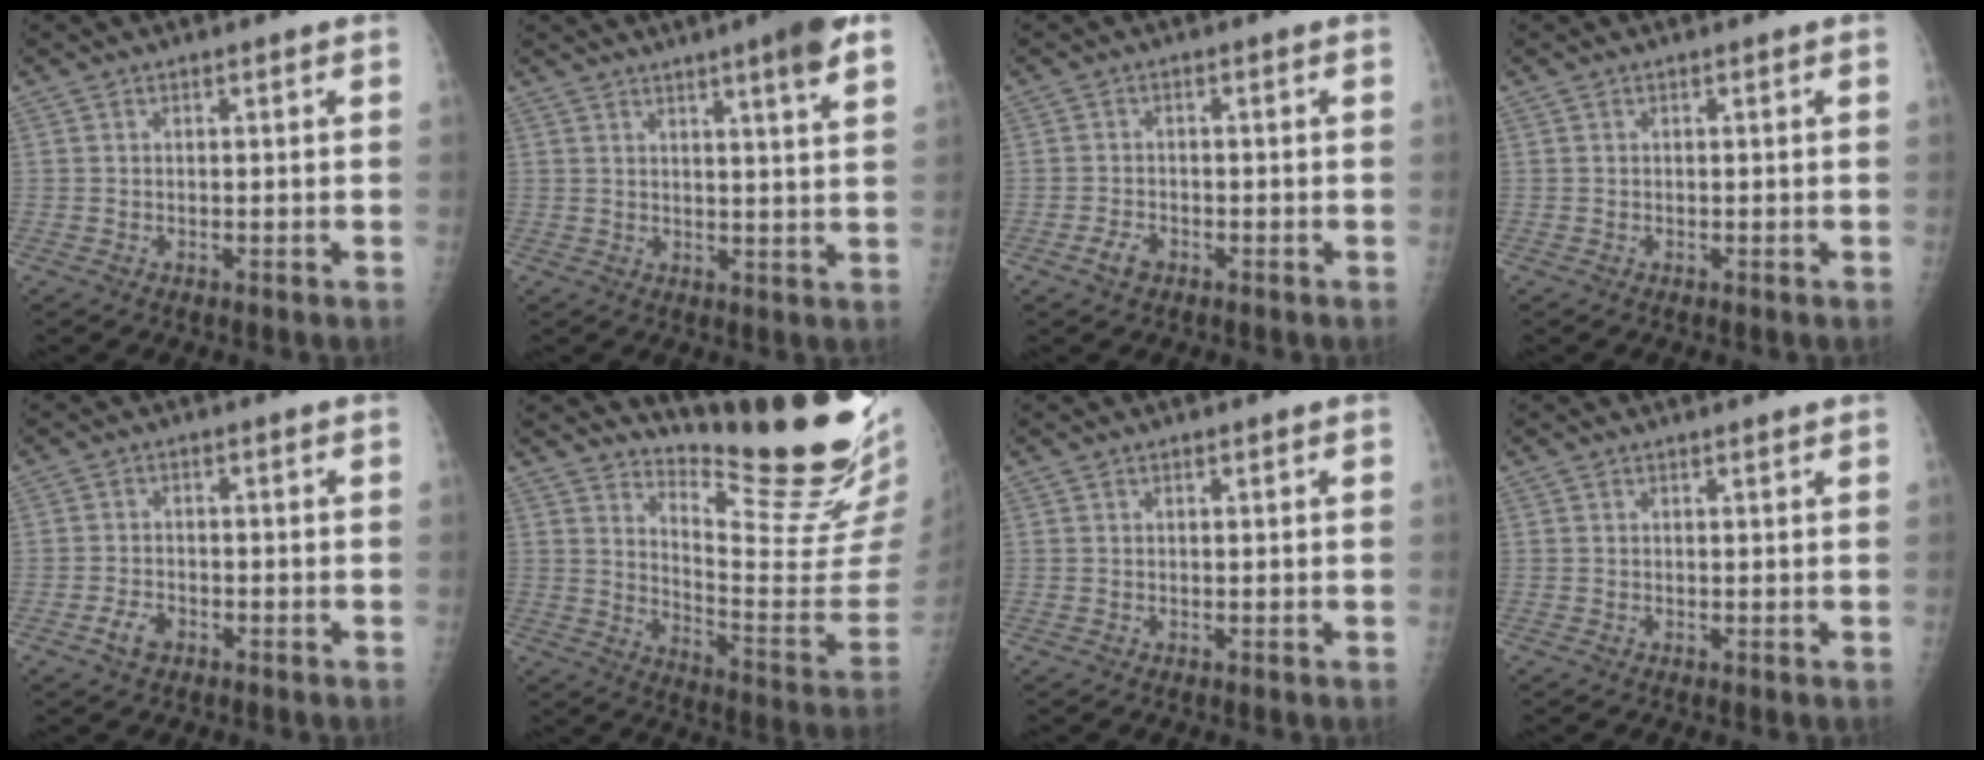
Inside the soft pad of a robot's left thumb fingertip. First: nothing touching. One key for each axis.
{"total": 8.5, "fx": 5.3, "fy": 0.3, "fz": 6.6, "tx": -0.080, "ty": -0.022, "tz": 0.064}
{"total": 2.5, "fx": -1.4, "fy": 1.5, "fz": 1.4, "tx": -0.024, "ty": 0.006, "tz": -0.024}
{"total": 0.0}
{"total": 3.0, "fx": -1.6, "fy": 1.9, "fz": 1.7, "tx": -0.030, "ty": 0.008, "tz": -0.027}
{"total": 21.5, "fx": 19.0, "fy": 1.8, "fz": 9.9, "tx": -0.120, "ty": -0.195, "tz": 0.262}
{"total": 0.5, "fx": 0.4, "fy": 0.2, "fz": 0.3, "tx": -0.007, "ty": -0.002, "tz": 0.006}
{"total": 0.8, "fx": 0.7, "fy": 0.0, "fz": 0.2, "tx": -0.002, "ty": -0.004, "tz": 0.012}